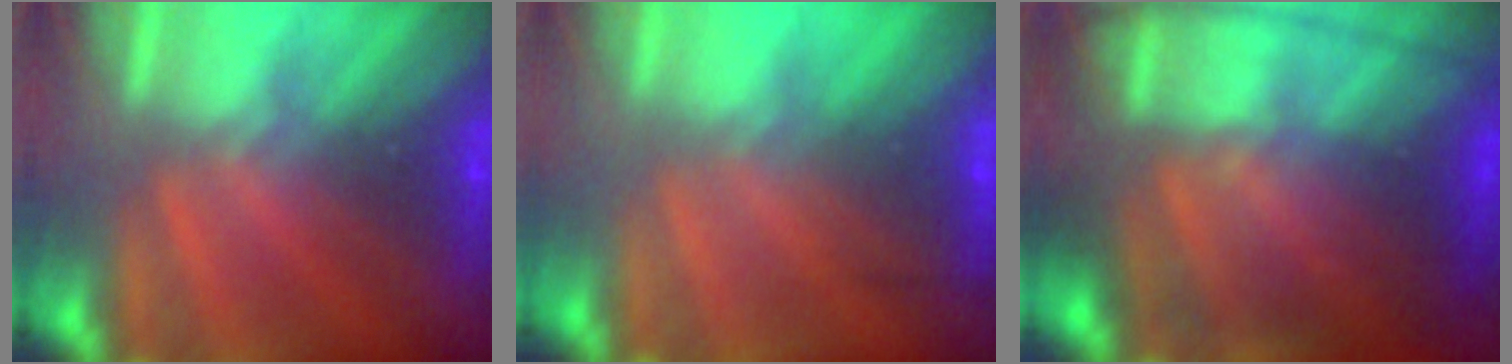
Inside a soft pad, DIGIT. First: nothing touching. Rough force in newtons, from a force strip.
{"total": 2.4}
{"total": 8.1}